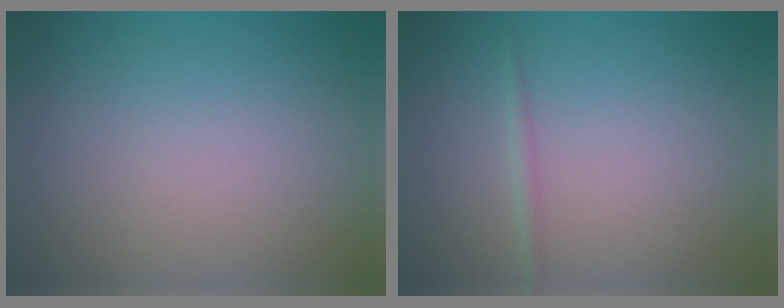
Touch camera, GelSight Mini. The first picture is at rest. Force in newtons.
{"total": 0.8, "press": 0.8, "slide": 0.1}